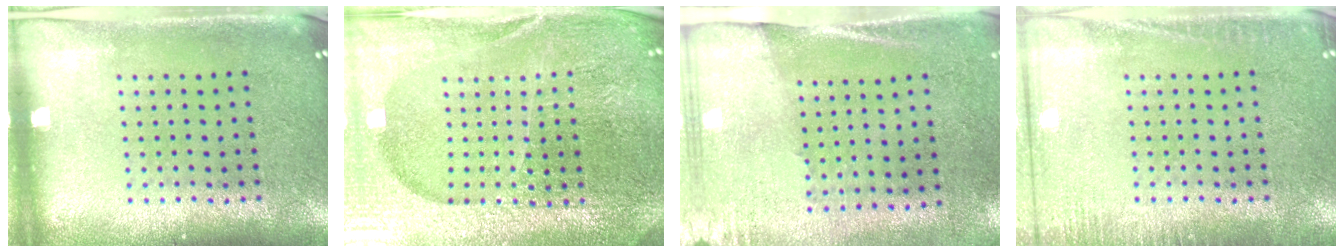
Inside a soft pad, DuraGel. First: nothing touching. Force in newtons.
{"total": 5.6, "press": 5.1, "slide": 2.4}
{"total": 2.7, "press": 2.3, "slide": 1.4}
{"total": 2.0, "press": 2.0, "slide": 0.3}